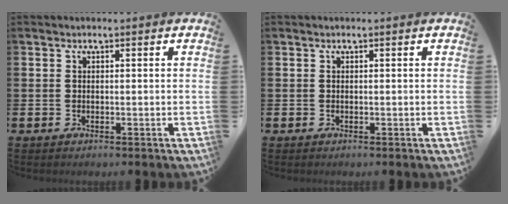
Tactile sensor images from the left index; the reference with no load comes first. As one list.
[{"total": 0.0}]